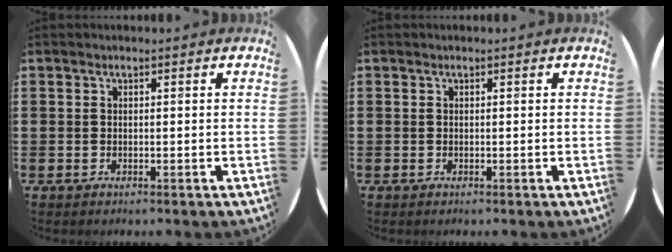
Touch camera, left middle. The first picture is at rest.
{"total": 0.0}